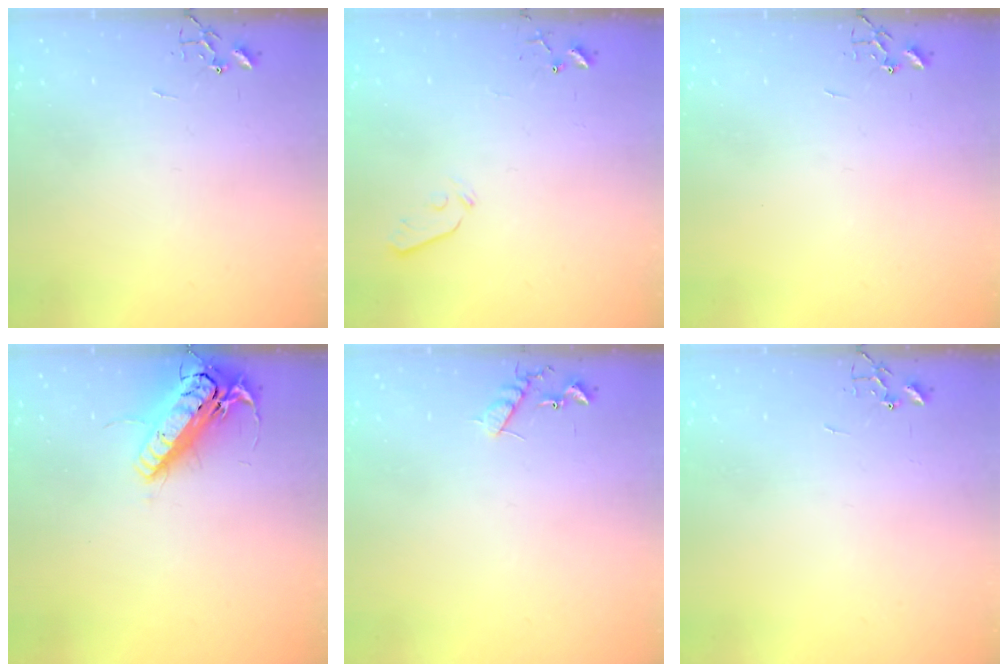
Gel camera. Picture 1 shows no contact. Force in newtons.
{"total": 3.7, "press": 3.6, "slide": 0.6}
{"total": 0.0}
{"total": 17.8, "press": 17.5, "slide": 3.4}
{"total": 7.6, "press": 7.6, "slide": 0.4}
{"total": 0.0}